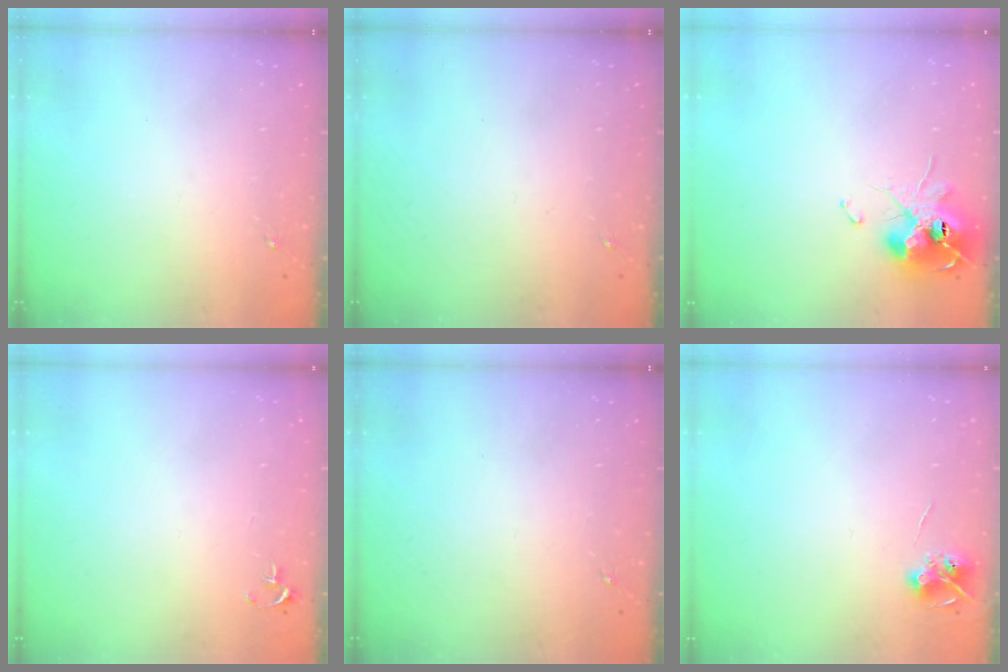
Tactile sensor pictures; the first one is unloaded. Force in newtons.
{"total": 0.0}
{"total": 12.8, "press": 12.7, "slide": 1.1}
{"total": 3.4, "press": 3.4, "slide": 0.3}
{"total": 0.0}
{"total": 6.4, "press": 6.4, "slide": 0.5}